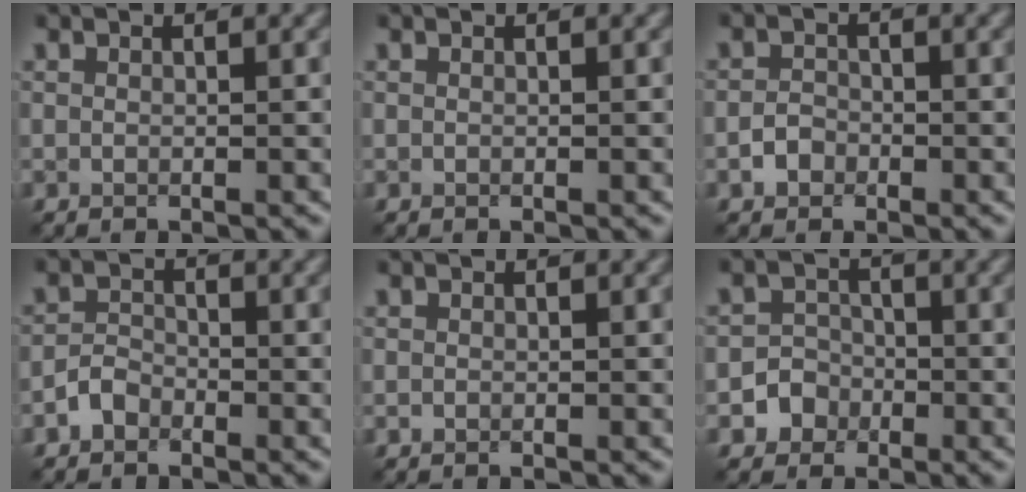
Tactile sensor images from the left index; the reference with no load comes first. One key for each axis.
{"total": 0.0}
{"total": 1.6, "fx": -0.8, "fy": 1.2, "fz": 0.6, "tx": -0.007, "ty": 0.003, "tz": -0.018}
{"total": 1.7, "fx": -1.2, "fy": 1.1, "fz": 0.6, "tx": -0.007, "ty": 0.007, "tz": -0.027}
{"total": 0.0}
{"total": 2.8, "fx": -1.3, "fy": 2.5, "fz": 0.3, "tx": 0.026, "ty": 0.006, "tz": -0.032}